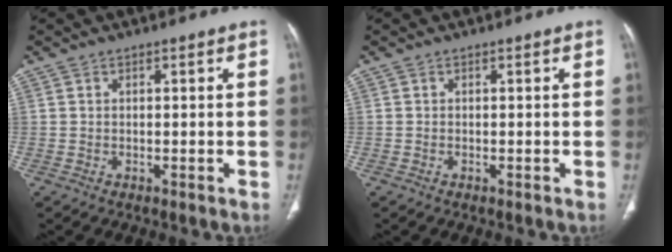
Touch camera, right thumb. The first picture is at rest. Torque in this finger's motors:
{"motor_torque": [-0.37, 0.24, 0.08, -0.38, -0.04]}